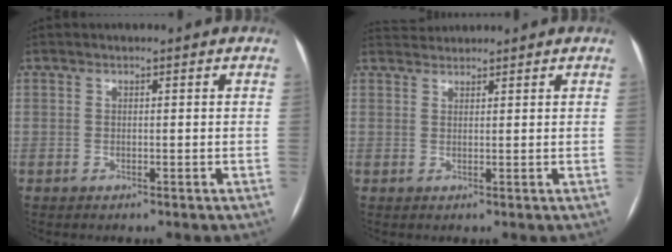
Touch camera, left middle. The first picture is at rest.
{"total": 2.3, "force": [2.3, 0.1, -0.3], "torque": [-0.004, 0.018, 0.049]}